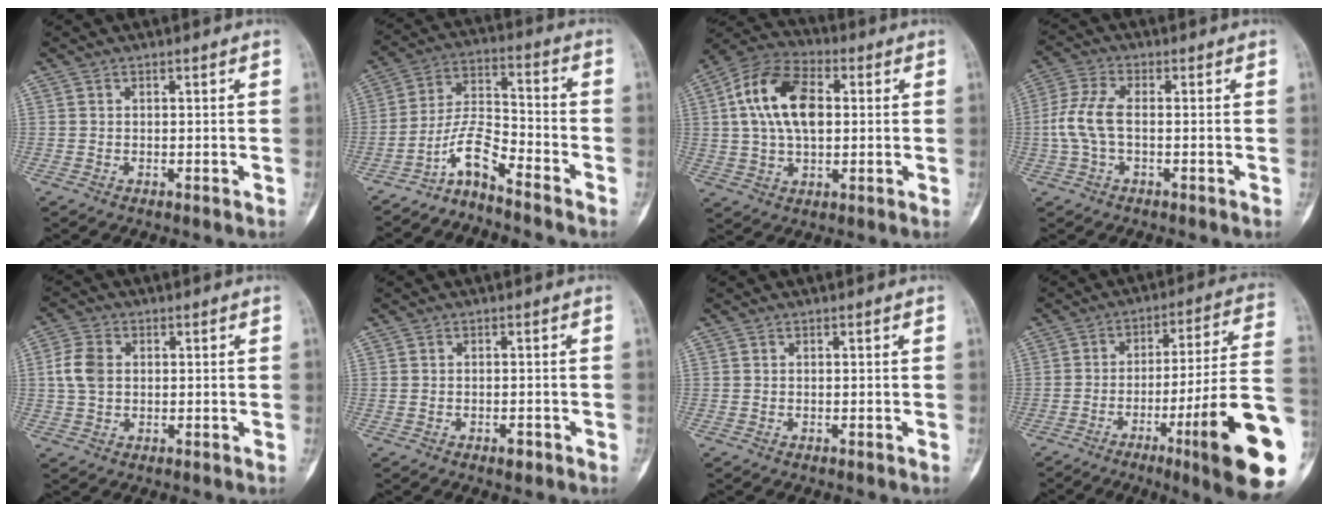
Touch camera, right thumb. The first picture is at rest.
{"total": 7.5, "force": [-6.1, 1.4, 4.1], "torque": [-0.084, 0.076, -0.127]}
{"total": 15.3, "force": [2.5, 8.9, 12.2], "torque": [-0.221, 0.019, 0.040]}
{"total": 7.0, "force": [-0.6, 3.3, 6.1], "torque": [-0.156, 0.016, -0.017]}
{"total": 5.6, "force": [0.6, 4.1, 3.8], "torque": [-0.080, 0.007, 0.010]}
{"total": 1.3, "force": [-0.8, 0.7, 0.8], "torque": [-0.012, 0.005, -0.015]}
{"total": 0.0}
{"total": 22.7, "force": [-7.9, 1.5, 21.2], "torque": [-0.255, 0.020, -0.117]}